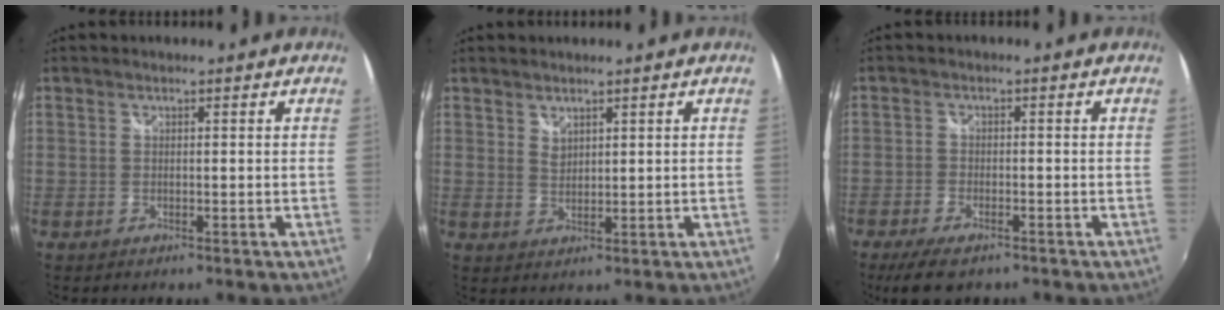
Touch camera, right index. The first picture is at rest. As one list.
[{"total": 2.0, "force": [1.7, 0.8, 0.5], "torque": [-0.006, -0.001, 0.032]}, {"total": 6.8, "force": [-5.1, 2.6, 3.7], "torque": [-0.096, -0.018, -0.089]}]